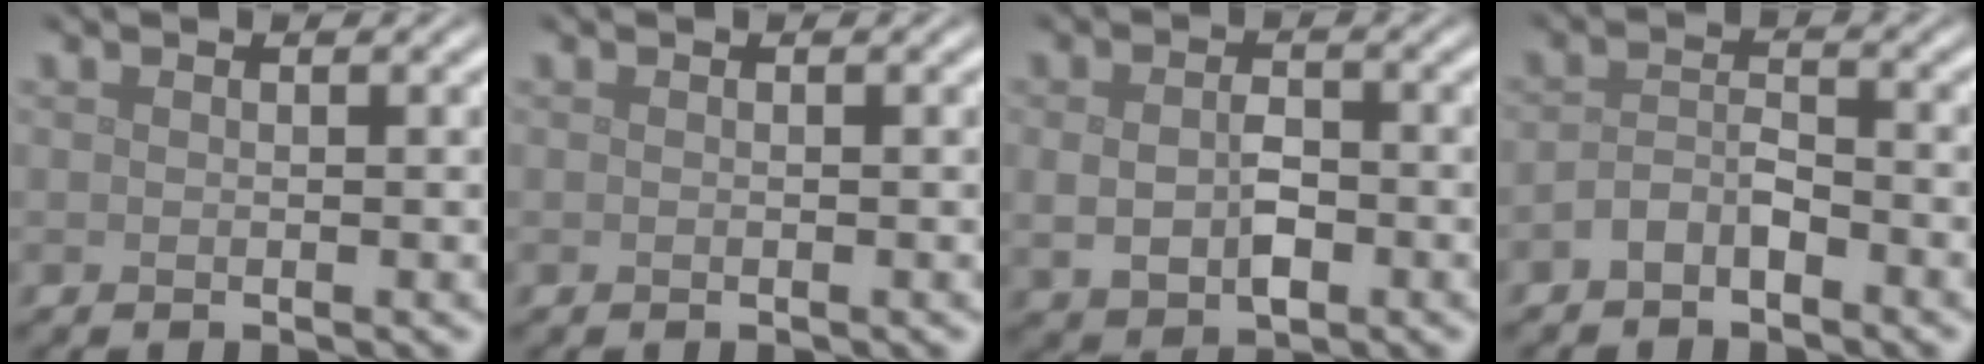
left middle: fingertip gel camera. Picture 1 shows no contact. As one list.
[{"total": 0.0}, {"total": 3.6, "force": [-0.4, 2.3, 2.7], "torque": [-0.058, -0.005, -0.003]}, {"total": 2.2, "force": [-1.4, 1.0, 1.3], "torque": [-0.026, 0.009, -0.031]}]